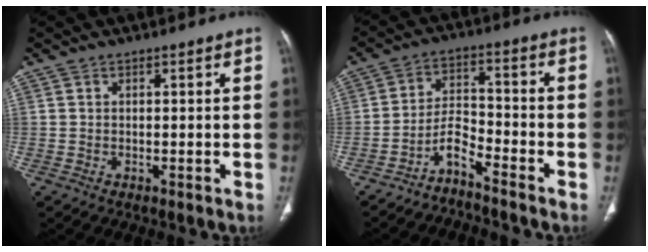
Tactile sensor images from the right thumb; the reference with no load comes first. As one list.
[{"total": 5.1, "force": [-4.6, 1.0, 2.0], "torque": [-0.038, 0.054, -0.089]}]